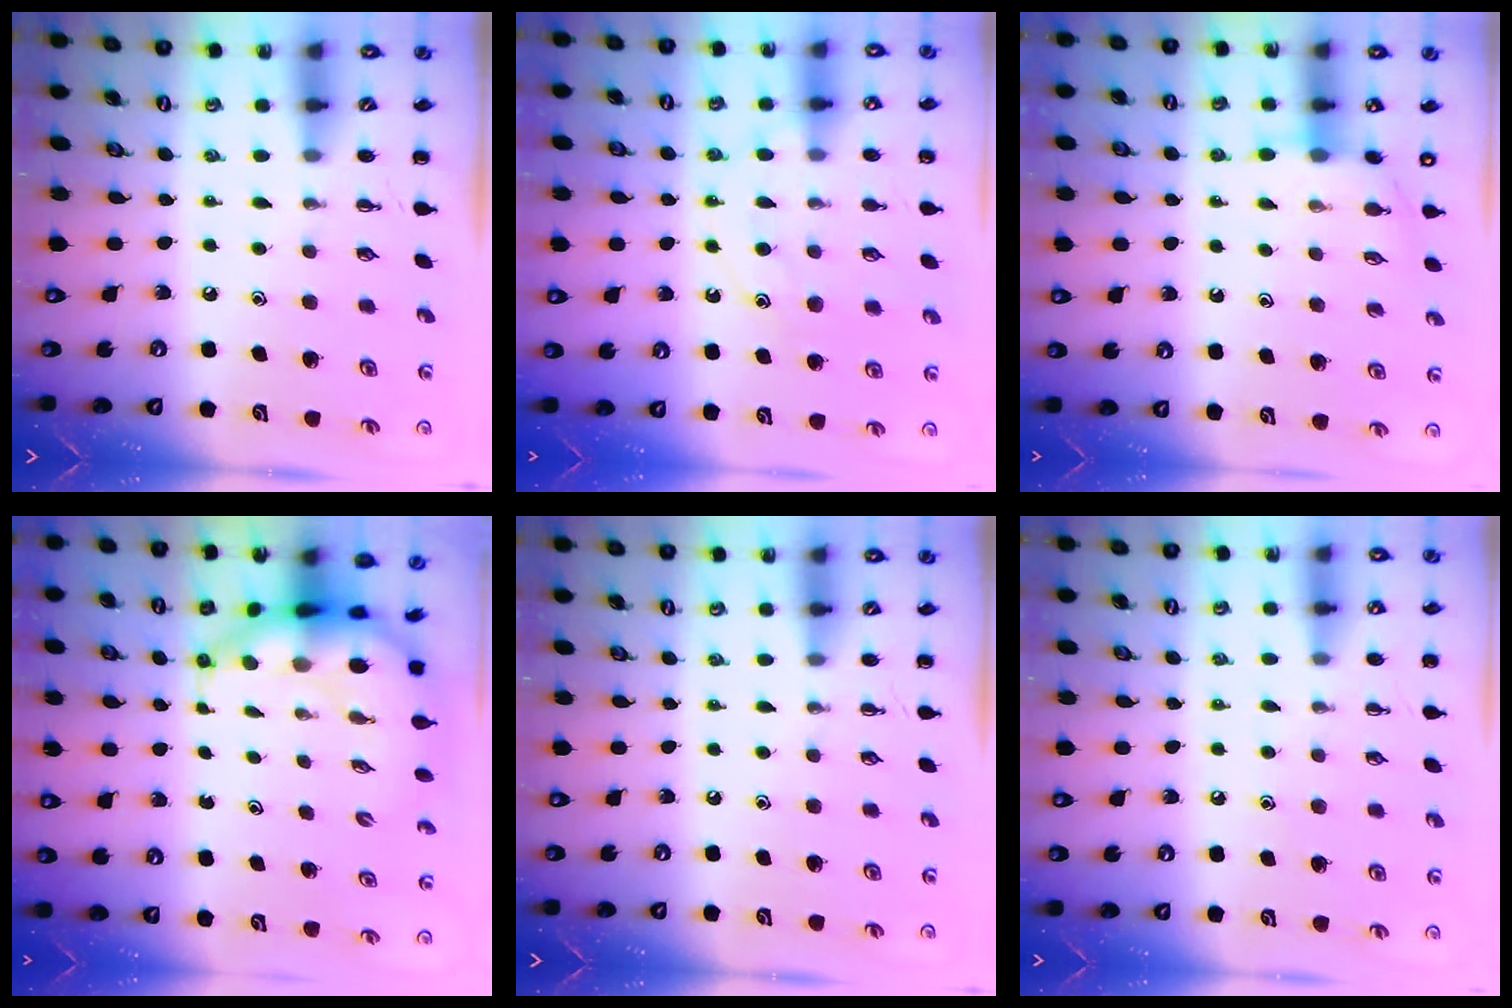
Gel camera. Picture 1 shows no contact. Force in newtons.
{"total": 11.9, "press": 11.9, "slide": 0.8}
{"total": 5.3, "press": 5.3, "slide": 0.6}
{"total": 8.8, "press": 8.4, "slide": 2.6}
{"total": 0.0}
{"total": 6.2, "press": 6.0, "slide": 1.8}